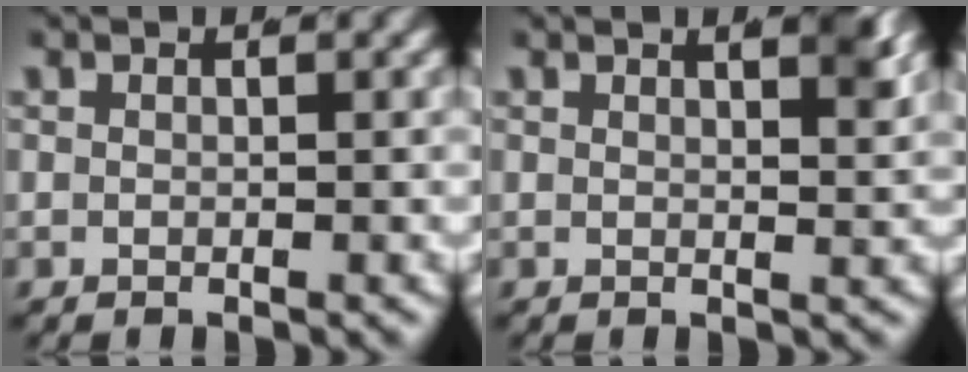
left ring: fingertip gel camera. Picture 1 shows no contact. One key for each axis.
{"total": 2.7, "fx": 1.4, "fy": 0.1, "fz": 2.3, "tx": -0.021, "ty": -0.002, "tz": 0.025}